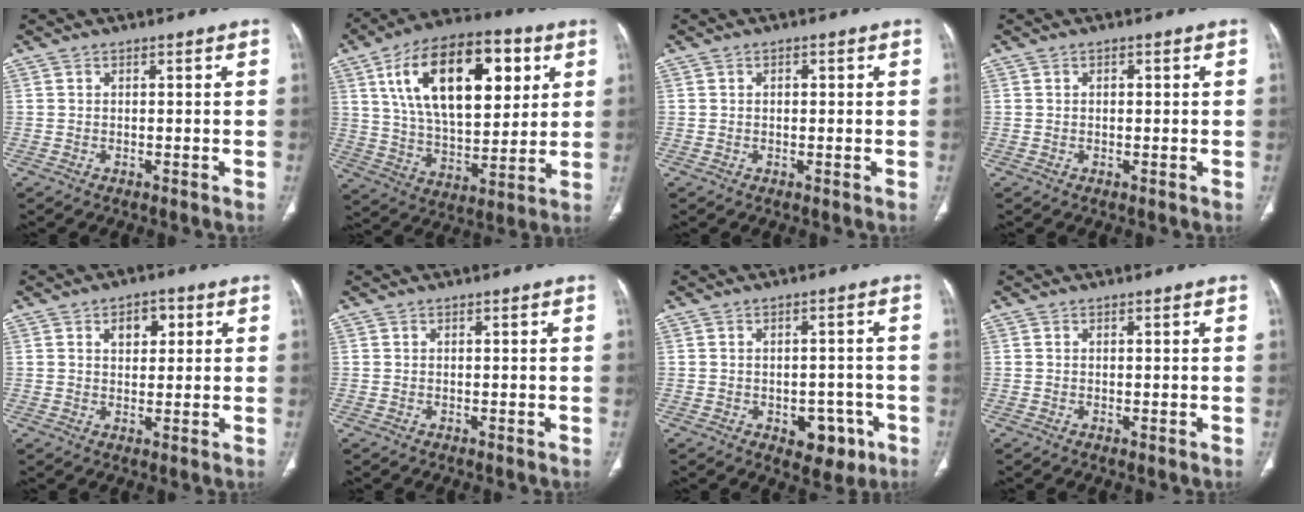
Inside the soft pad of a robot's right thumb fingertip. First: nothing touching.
{"total": 25.5, "force": [8.9, 13.0, 20.0], "torque": [-0.304, -0.014, 0.148]}
{"total": 1.2, "force": [0.3, 0.7, 0.8], "torque": [-0.013, 0.002, 0.005]}
{"total": 0.9, "force": [0.2, 0.6, 0.6], "torque": [-0.010, 0.001, 0.004]}
{"total": 4.9, "force": [1.9, 3.2, 3.3], "torque": [-0.025, -0.002, 0.025]}
{"total": 0.0}
{"total": 5.4, "force": [-2.3, 3.6, 3.2], "torque": [-0.016, 0.014, -0.023]}
{"total": 0.0}